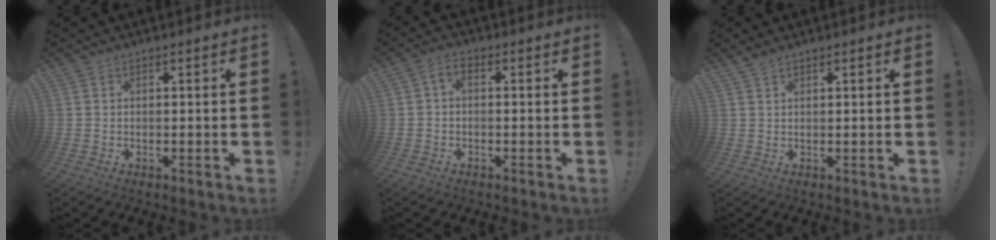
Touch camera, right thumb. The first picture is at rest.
{"total": 2.5, "force": [-0.5, 1.3, 2.1], "torque": [-0.045, 0.010, -0.008]}
{"total": 1.6, "force": [1.3, 0.2, 0.9], "torque": [-0.019, -0.003, 0.024]}